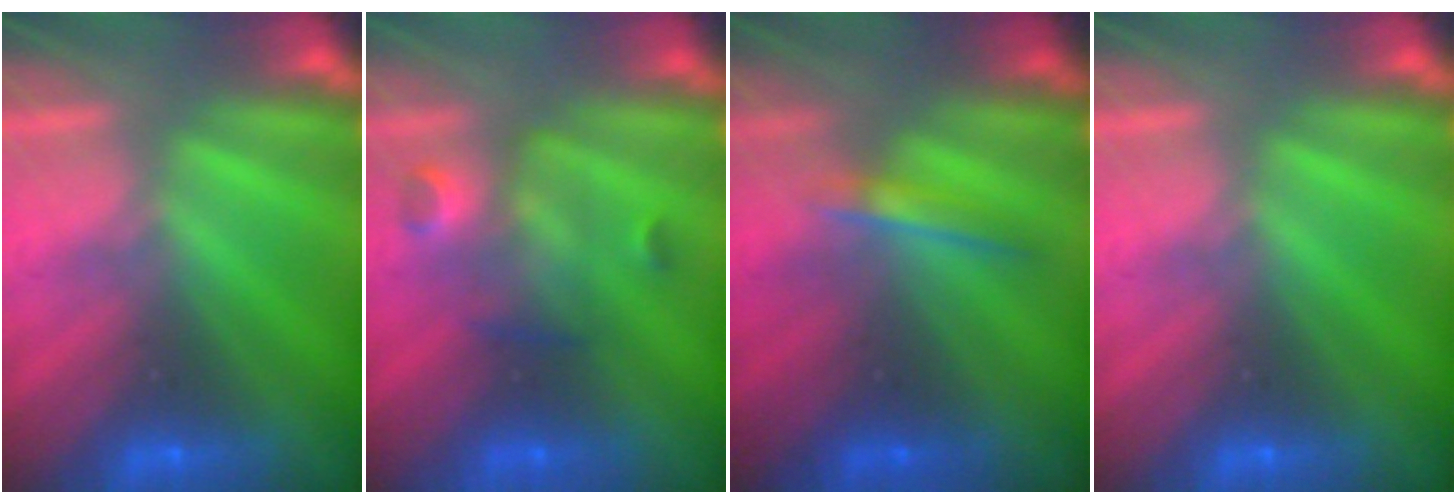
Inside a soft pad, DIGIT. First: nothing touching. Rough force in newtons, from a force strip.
{"total": 2.9}
{"total": 1.6}
{"total": 0.0}